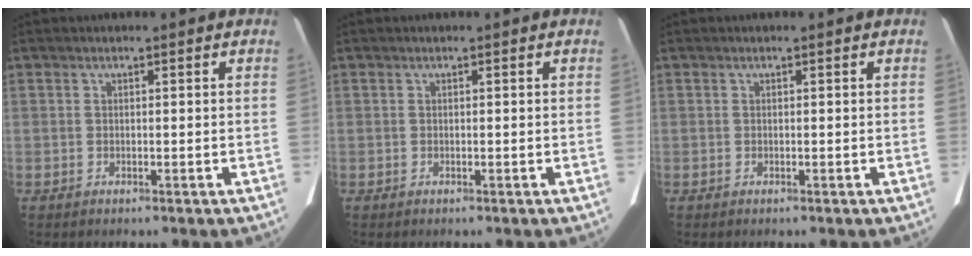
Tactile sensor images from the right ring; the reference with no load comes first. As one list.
[{"total": 0.0}, {"total": 0.0}]